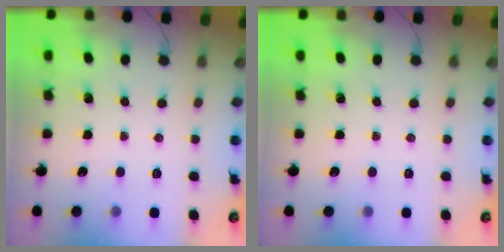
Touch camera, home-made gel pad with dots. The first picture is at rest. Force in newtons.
{"total": 0.0}